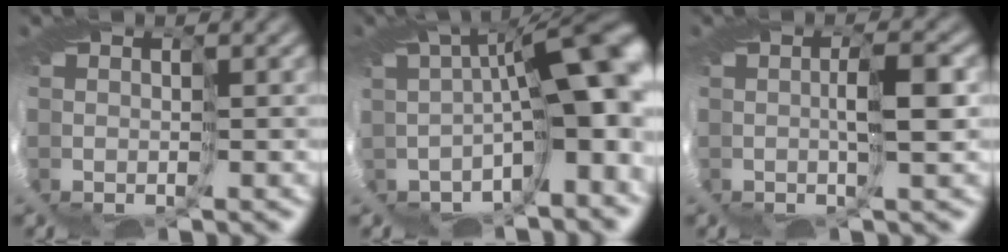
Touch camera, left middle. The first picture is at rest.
{"total": 9.7, "force": [-0.6, 3.0, 9.2], "torque": [-0.122, 0.006, -0.004]}
{"total": 1.7, "force": [-0.2, -0.5, 1.6], "torque": [-0.038, 0.007, -0.008]}